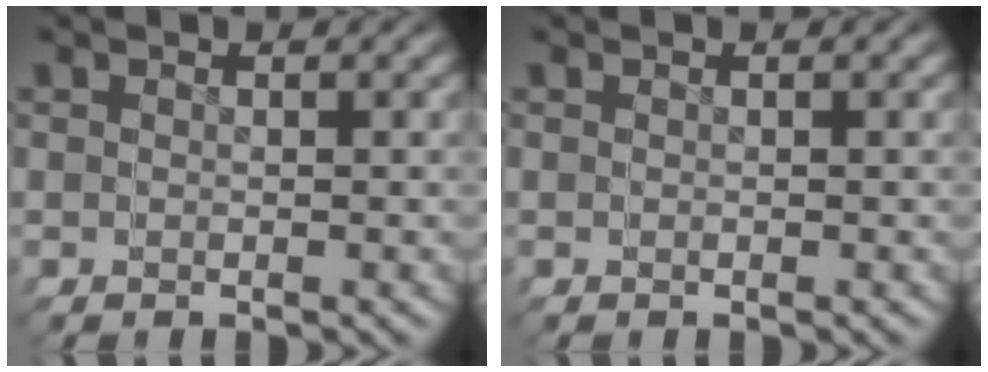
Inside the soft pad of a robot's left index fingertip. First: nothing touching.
{"total": 0.0}